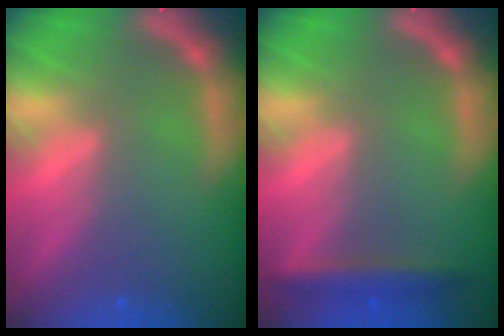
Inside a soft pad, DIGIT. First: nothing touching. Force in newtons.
{"total": 2.9}